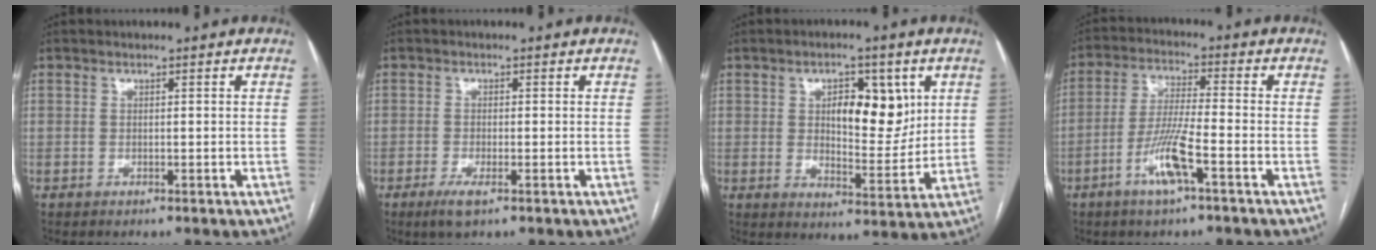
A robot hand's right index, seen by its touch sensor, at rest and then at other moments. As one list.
[{"total": 2.9, "force": [-1.6, 0.6, 2.4], "torque": [-0.047, -0.005, -0.029]}, {"total": 9.0, "force": [2.9, 4.1, 7.5], "torque": [-0.104, 0.006, 0.049]}, {"total": 8.1, "force": [-3.8, 0.3, 7.1], "torque": [-0.147, -0.005, -0.074]}]